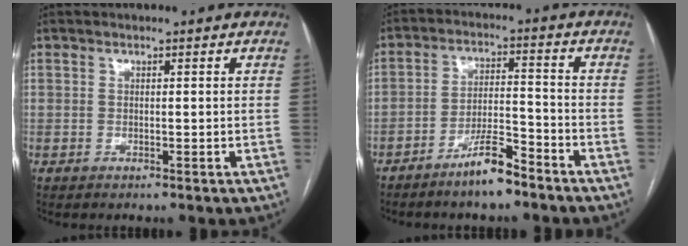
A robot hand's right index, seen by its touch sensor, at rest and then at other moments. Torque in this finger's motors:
{"motor_torque": [0.69, -0.39, 0.40, 0.09]}